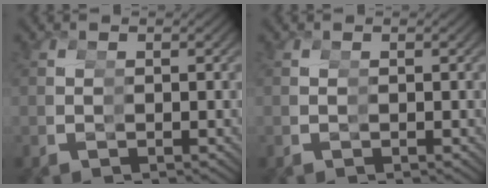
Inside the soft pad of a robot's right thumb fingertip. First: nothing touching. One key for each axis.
{"total": 0.0}